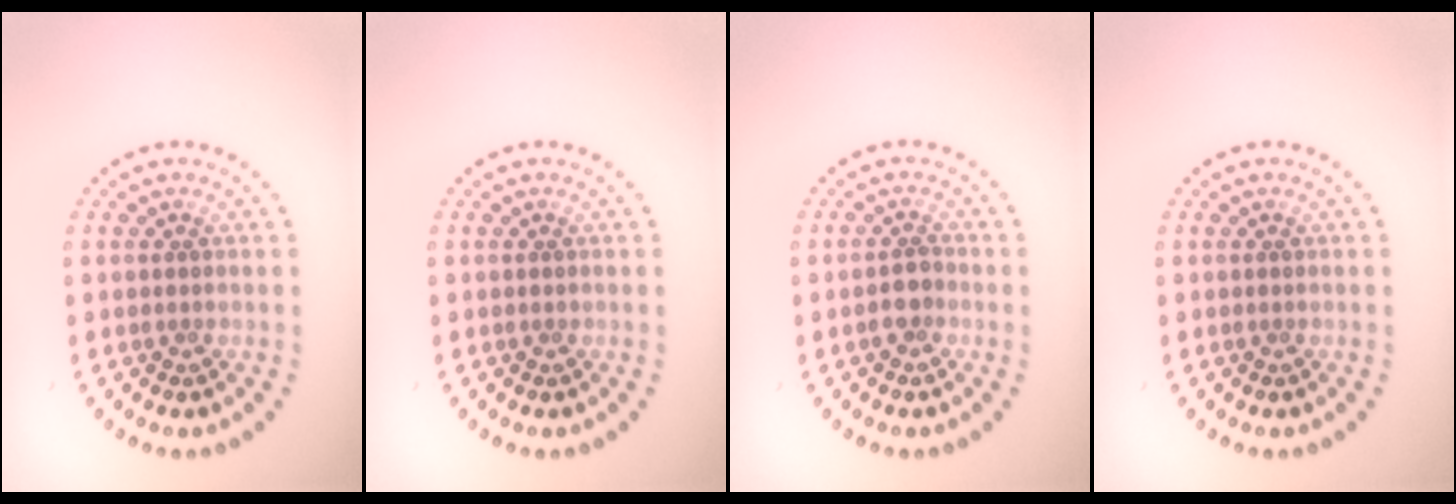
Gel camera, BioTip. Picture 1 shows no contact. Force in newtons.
{"total": 0.0}
{"total": 1.6, "press": 1.5, "slide": 0.6}
{"total": 0.0}